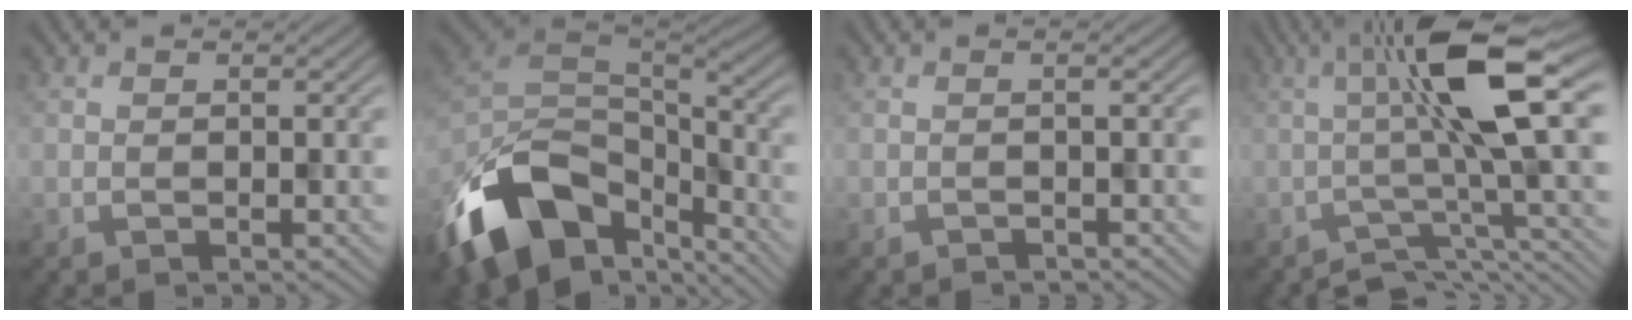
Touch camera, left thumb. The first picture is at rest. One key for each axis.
{"total": 16.6, "fx": -9.1, "fy": 9.4, "fz": 10.3, "tx": -0.249, "ty": -0.036, "tz": -0.153}
{"total": 0.8, "fx": -0.4, "fy": 0.2, "fz": 0.6, "tx": -0.008, "ty": -0.001, "tz": -0.013}
{"total": 11.1, "fx": -2.0, "fy": 2.3, "fz": 10.7, "tx": -0.152, "ty": 0.028, "tz": -0.042}